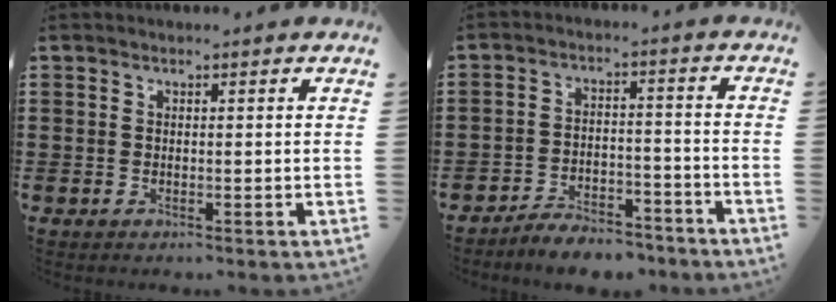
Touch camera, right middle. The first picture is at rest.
{"total": 5.0, "force": [-5.0, 0.6, 0.6], "torque": [-0.011, 0.009, -0.101]}